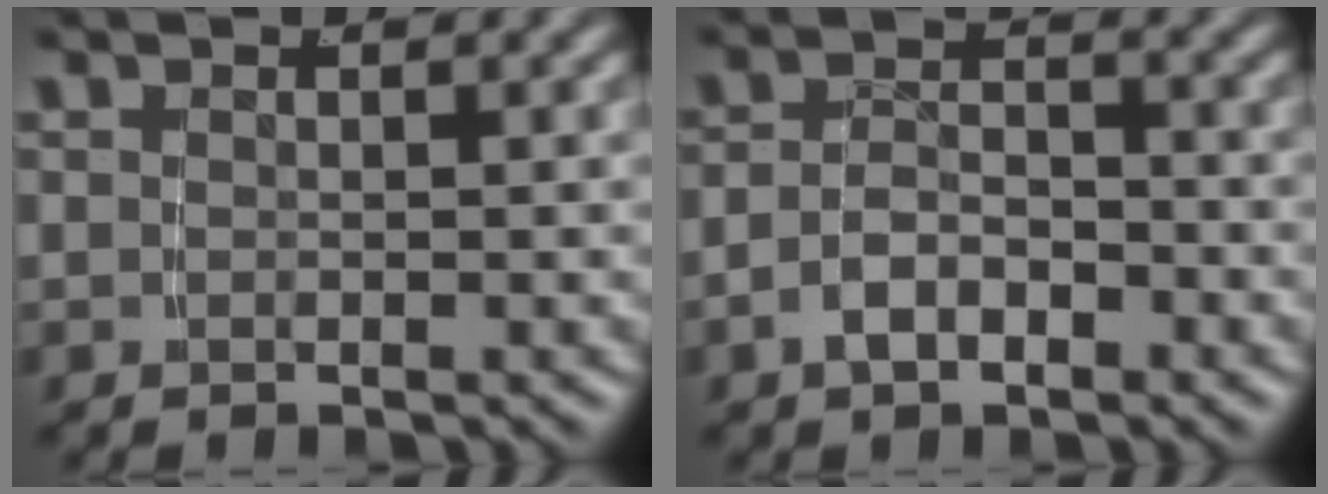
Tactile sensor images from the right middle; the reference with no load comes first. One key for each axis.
{"total": 3.1, "fx": -1.9, "fy": 1.7, "fz": 1.7, "tx": -0.024, "ty": -0.003, "tz": -0.033}